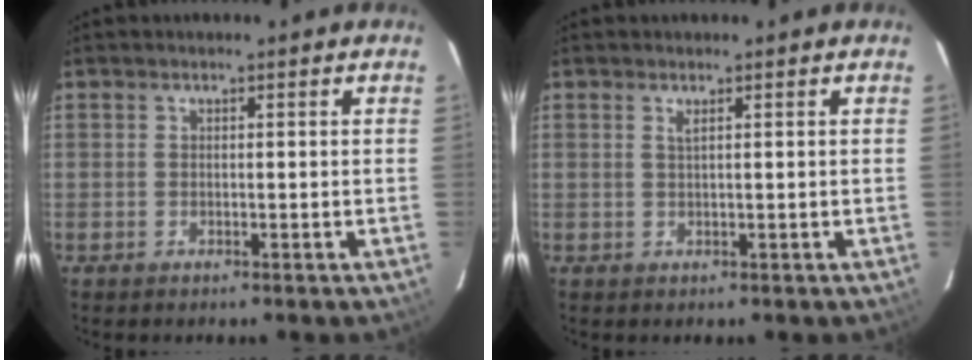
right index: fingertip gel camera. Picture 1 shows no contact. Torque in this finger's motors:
{"motor_torque": [0.12, 0.16, 0.11, 0.02]}